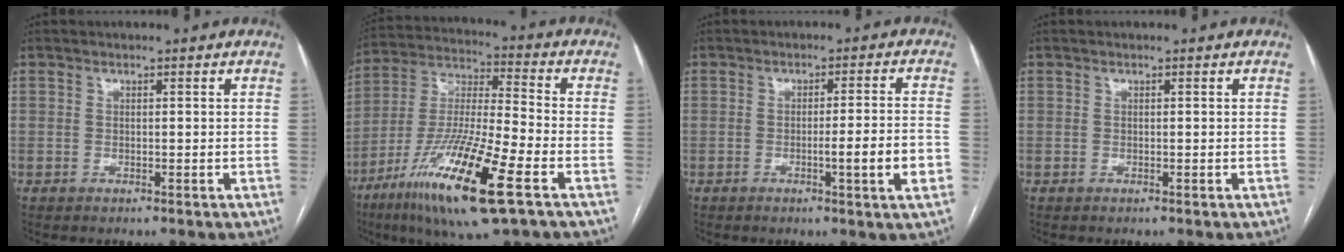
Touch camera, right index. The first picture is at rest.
{"total": 19.4, "force": [-9.5, 1.7, 16.8], "torque": [-0.345, -0.038, -0.172]}
{"total": 6.6, "force": [-2.0, -0.7, 6.2], "torque": [-0.082, -0.007, -0.030]}
{"total": 0.0}